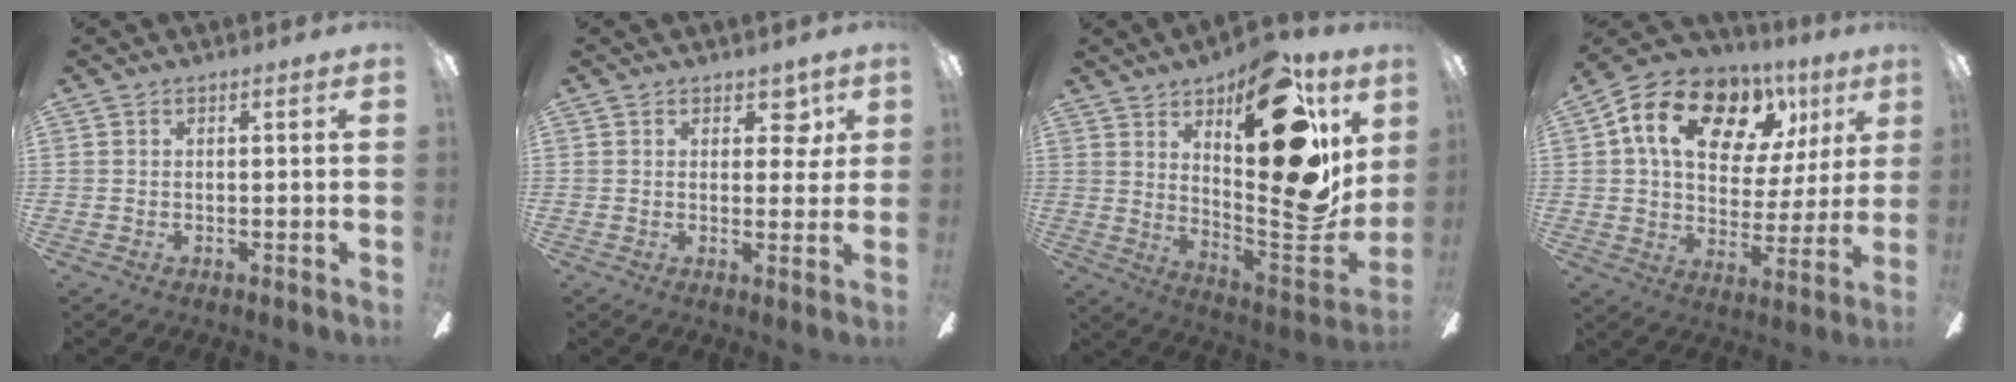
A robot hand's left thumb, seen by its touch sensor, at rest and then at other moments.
{"total": 5.4, "force": [2.2, 3.4, 3.6], "torque": [-0.034, -0.003, 0.033]}
{"total": 26.6, "force": [12.2, 11.7, 20.5], "torque": [-0.244, -0.081, 0.208]}
{"total": 19.2, "force": [9.6, 12.1, 11.4], "torque": [-0.192, -0.027, 0.169]}